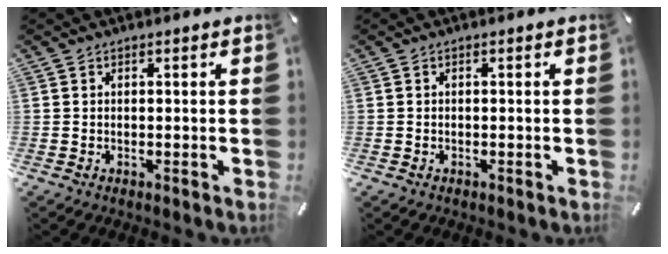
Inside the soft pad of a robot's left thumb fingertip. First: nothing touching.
{"total": 0.6, "force": [-0.3, 0.5, 0.3], "torque": [-0.004, 0.002, -0.006]}